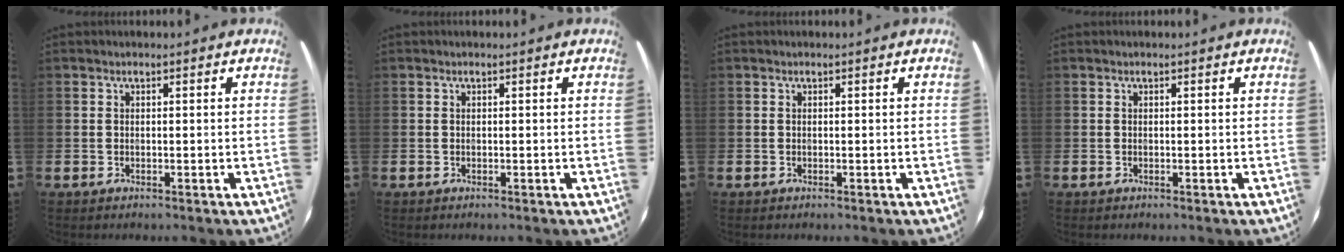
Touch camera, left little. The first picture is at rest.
{"total": 0.0}
{"total": 0.0}
{"total": 0.0}